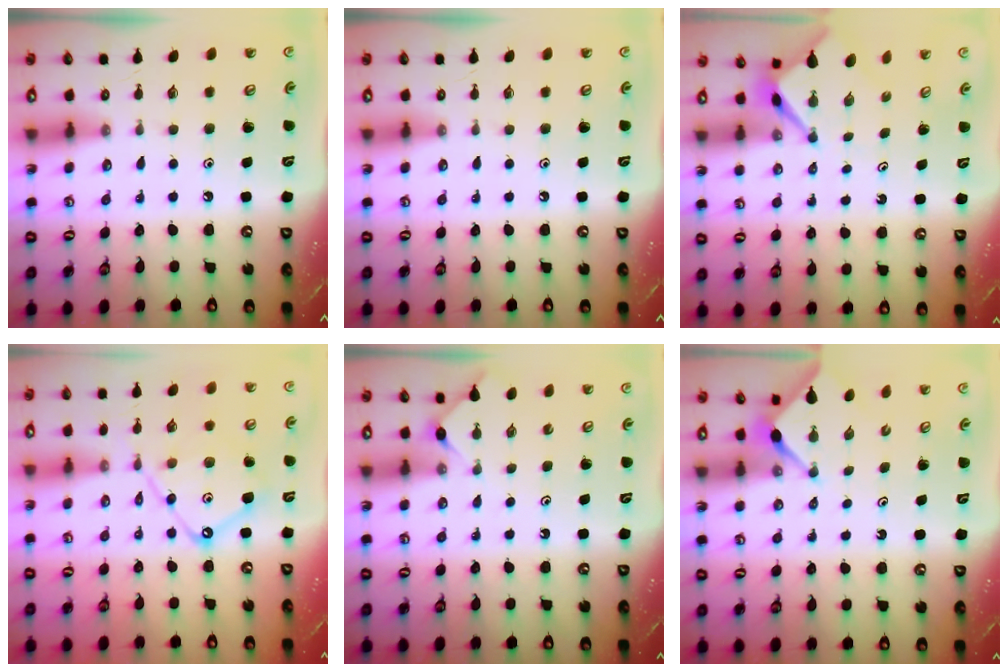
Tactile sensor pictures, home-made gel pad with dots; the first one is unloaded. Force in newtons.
{"total": 0.0}
{"total": 3.1, "press": 3.1, "slide": 0.2}
{"total": 11.4, "press": 11.3, "slide": 1.1}
{"total": 3.0, "press": 2.9, "slide": 0.4}
{"total": 3.0, "press": 2.9, "slide": 0.3}